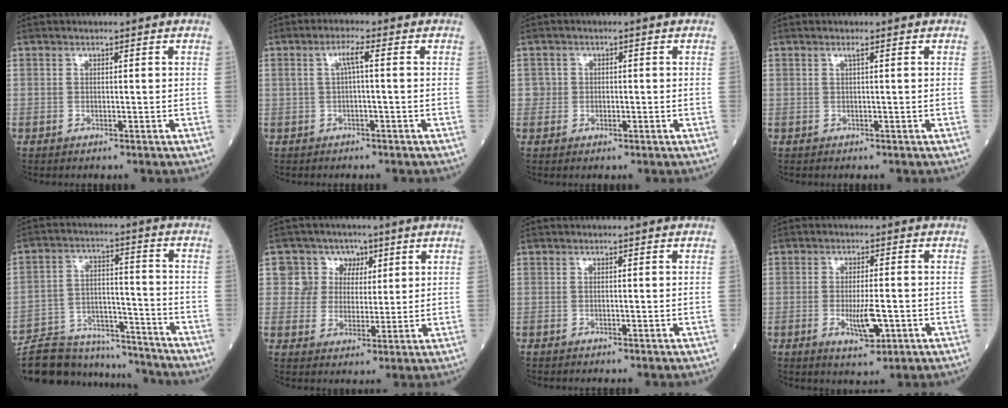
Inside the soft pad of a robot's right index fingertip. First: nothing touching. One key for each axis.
{"total": 2.6, "fx": 0.4, "fy": 0.2, "fz": 2.6, "tx": -0.050, "ty": 0.009, "tz": 0.008}
{"total": 1.6, "fx": -0.1, "fy": 1.6, "fz": 0.0, "tx": 0.009, "ty": 0.007, "tz": -0.006}
{"total": 0.7, "fx": 0.3, "fy": -0.1, "fz": 0.6, "tx": -0.015, "ty": 0.001, "tz": 0.008}
{"total": 18.9, "fx": -17.7, "fy": 4.8, "fz": 4.7, "tx": -0.104, "ty": 0.017, "tz": -0.270}
{"total": 6.2, "fx": 2.3, "fy": 5.7, "fz": 0.3, "tx": 0.007, "ty": 0.018, "tz": 0.039}
{"total": 0.0}
{"total": 5.3, "fx": -1.5, "fy": 1.3, "fz": 4.9, "tx": -0.085, "ty": -0.006, "tz": -0.020}